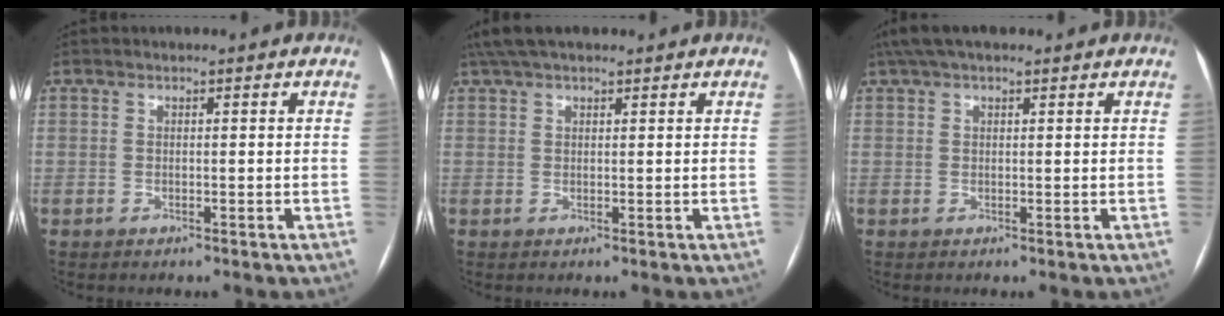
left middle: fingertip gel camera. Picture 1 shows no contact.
{"total": 6.9, "force": [5.4, 2.0, 3.6], "torque": [-0.061, 0.040, 0.098]}
{"total": 6.0, "force": [4.5, 1.7, 3.5], "torque": [-0.064, 0.040, 0.080]}